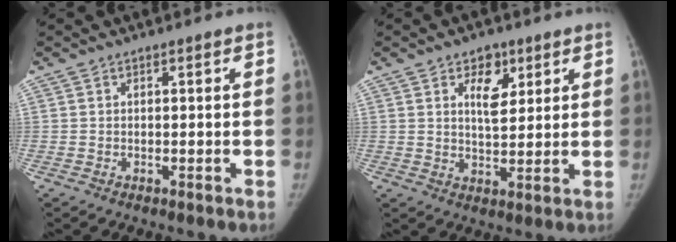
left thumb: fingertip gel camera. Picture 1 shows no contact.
{"total": 6.4, "force": [3.0, 3.8, 4.1], "torque": [-0.038, -0.018, 0.047]}